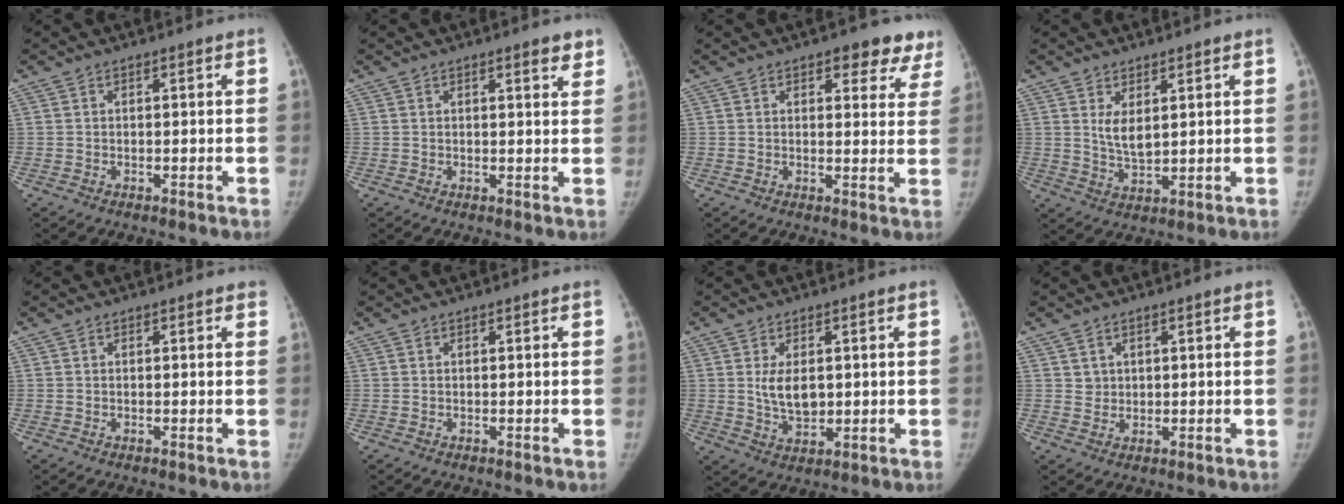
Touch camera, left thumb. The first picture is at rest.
{"total": 2.9, "force": [2.1, 0.8, 1.9], "torque": [-0.012, -0.011, 0.023]}
{"total": 8.3, "force": [5.7, 3.9, 4.5], "torque": [-0.007, -0.025, 0.059]}
{"total": 4.6, "force": [1.7, 2.1, 3.7], "torque": [-0.057, -0.022, 0.041]}
{"total": 0.7, "force": [0.6, 0.4, 0.3], "torque": [0.002, 0.000, 0.001]}
{"total": 0.0}
{"total": 6.2, "force": [0.7, 3.7, 4.9], "torque": [-0.072, -0.013, 0.022]}
{"total": 1.9, "force": [0.9, 1.6, 0.2], "torque": [0.013, -0.007, 0.018]}